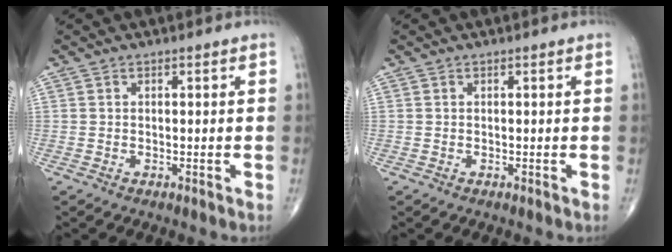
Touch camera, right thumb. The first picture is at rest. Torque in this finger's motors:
{"motor_torque": [0.06, -0.05, 0.00, 0.00, 0.01]}